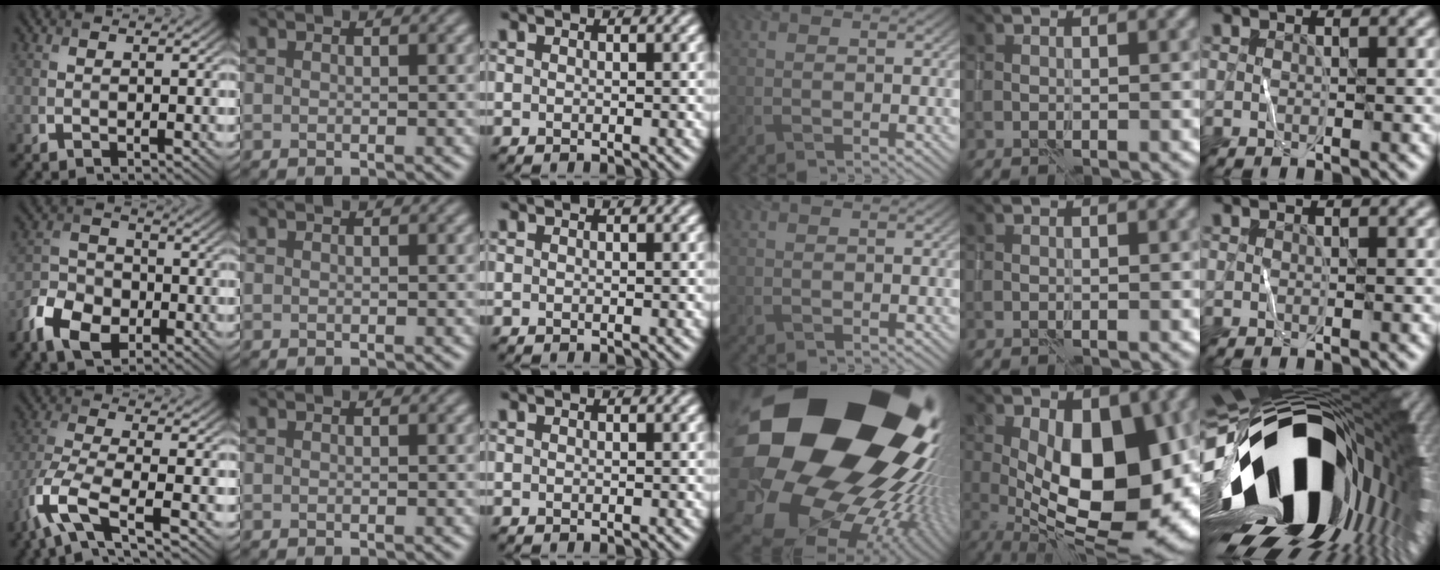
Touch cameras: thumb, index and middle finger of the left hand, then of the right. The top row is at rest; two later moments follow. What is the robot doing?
{"motion": "wipe", "object": "whiteboard"}